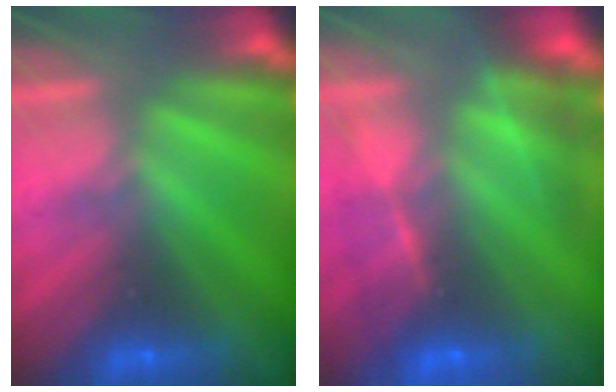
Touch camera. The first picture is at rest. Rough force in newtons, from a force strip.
{"total": 11.4}